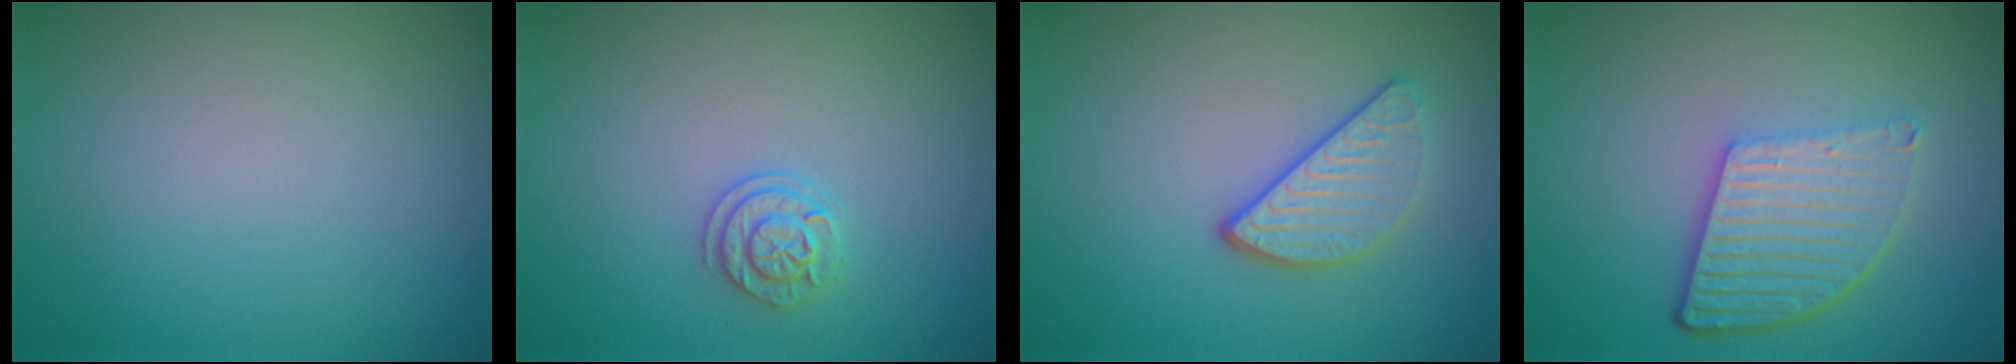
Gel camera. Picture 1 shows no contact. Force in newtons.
{"total": 1.9, "press": 1.7, "slide": 0.8}
{"total": 3.0, "press": 2.5, "slide": 1.6}
{"total": 5.5, "press": 4.0, "slide": 3.8}